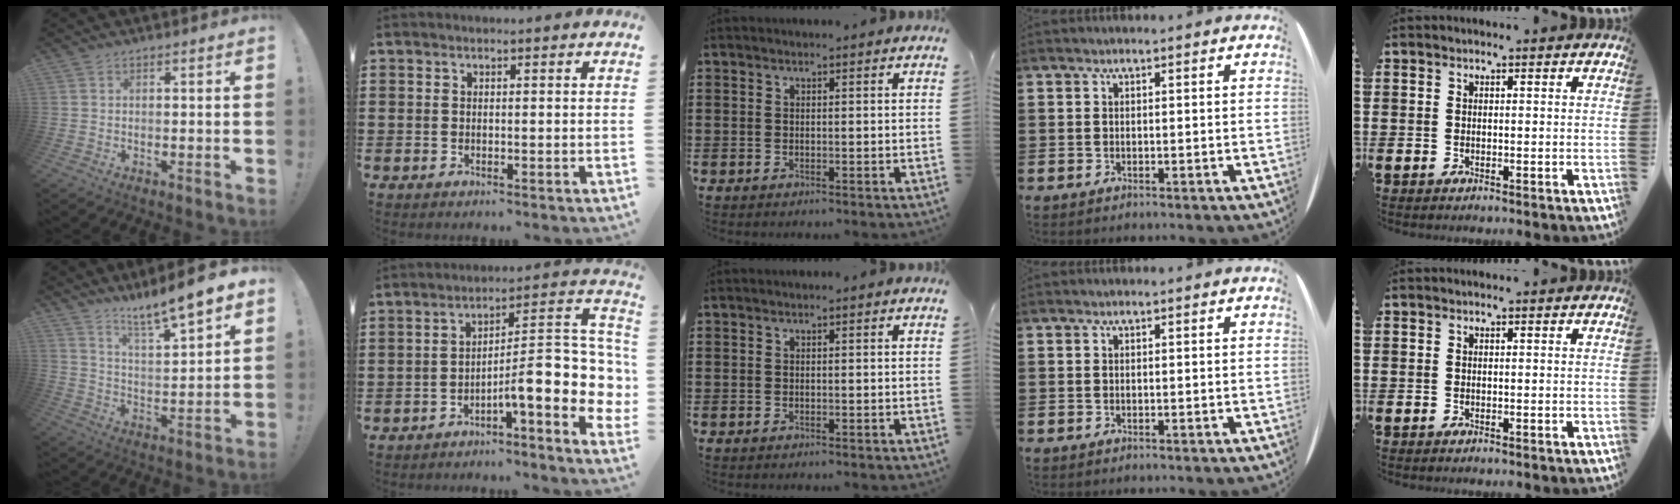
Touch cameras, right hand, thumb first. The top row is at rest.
{"thumb": {"total": 10.5, "force": [9.2, 0.4, 5.1], "torque": [-0.089, -0.076, 0.152]}, "index": {"total": 12.1, "force": [-2.6, 2.5, 11.5], "torque": [-0.161, -0.038, -0.054]}}